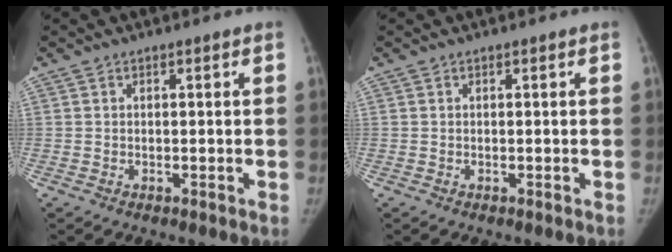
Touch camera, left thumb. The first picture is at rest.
{"total": 0.0}